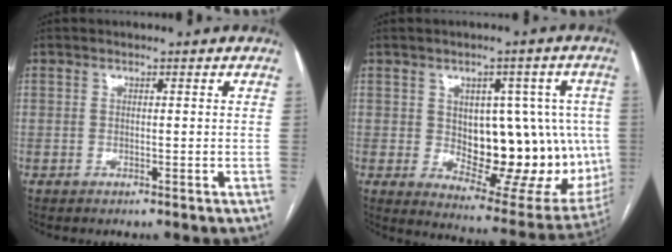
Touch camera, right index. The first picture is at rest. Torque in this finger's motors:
{"motor_torque": [0.44, 0.09, 0.22, 0.08]}